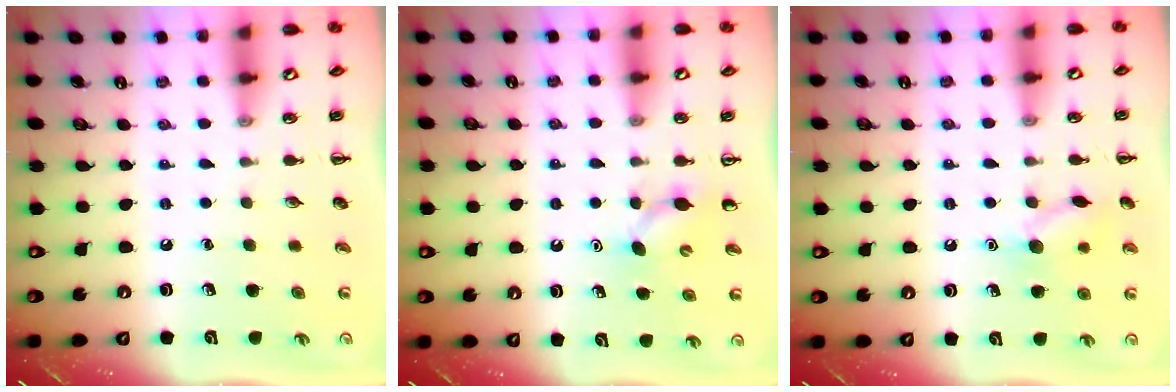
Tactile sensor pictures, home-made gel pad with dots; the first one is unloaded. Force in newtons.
{"total": 4.6, "press": 4.3, "slide": 1.5}
{"total": 8.9, "press": 8.9, "slide": 0.7}